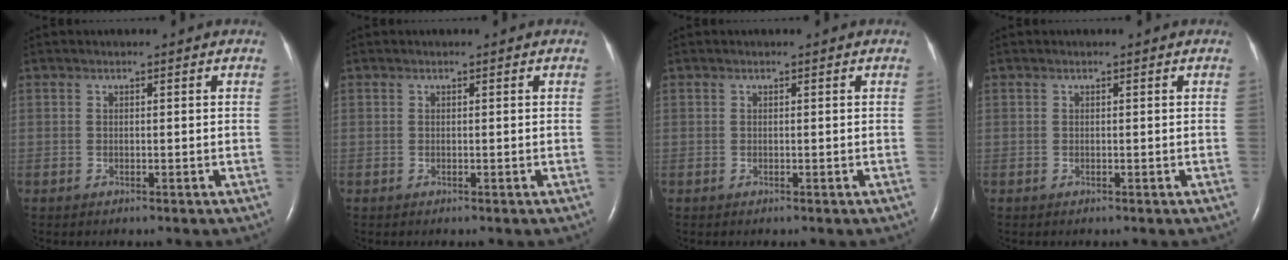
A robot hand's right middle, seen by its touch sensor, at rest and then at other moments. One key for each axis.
{"total": 0.0}
{"total": 0.0}
{"total": 0.0}